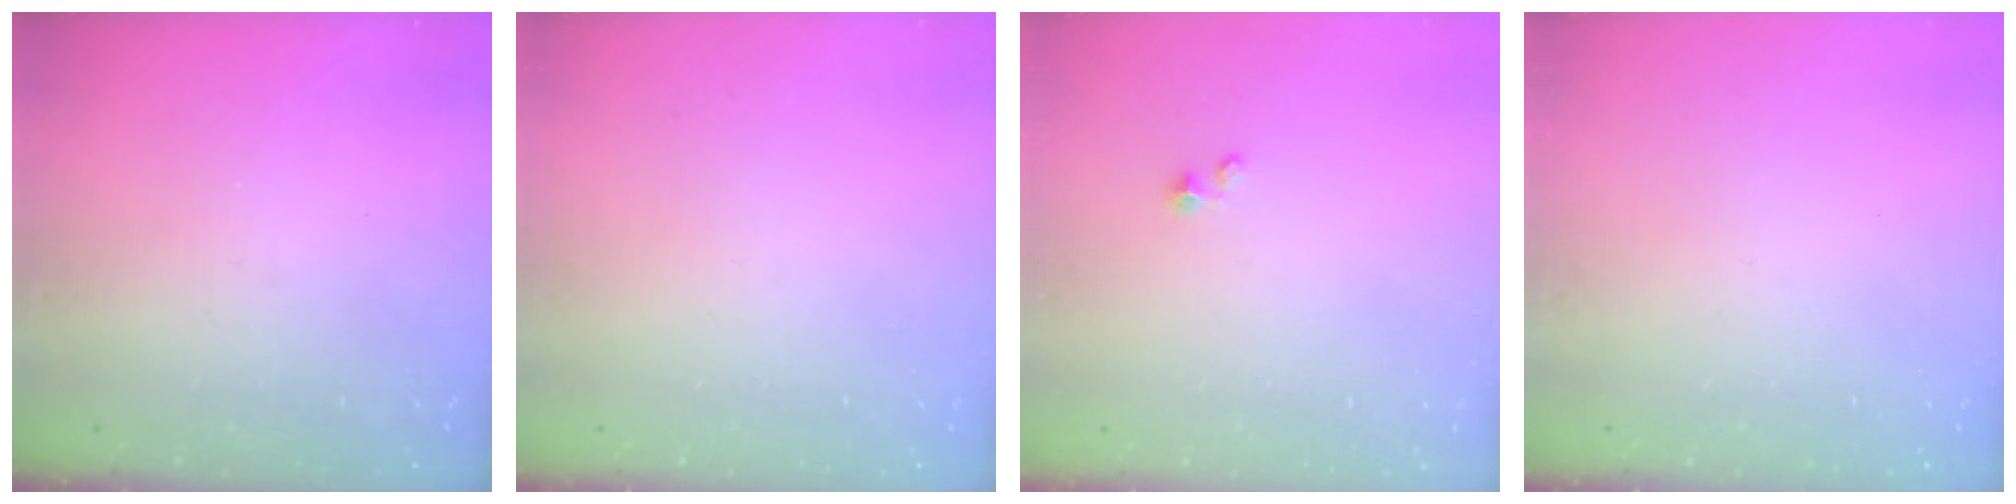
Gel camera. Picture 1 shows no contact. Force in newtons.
{"total": 0.0}
{"total": 1.5, "press": 1.5, "slide": 0.0}
{"total": 0.0}